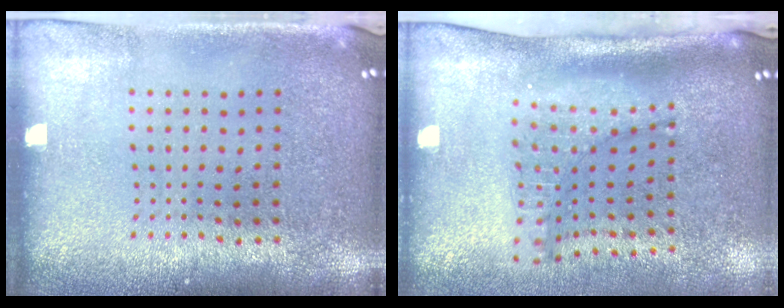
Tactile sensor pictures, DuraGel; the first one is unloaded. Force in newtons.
{"total": 1.6, "press": 1.3, "slide": 0.9}